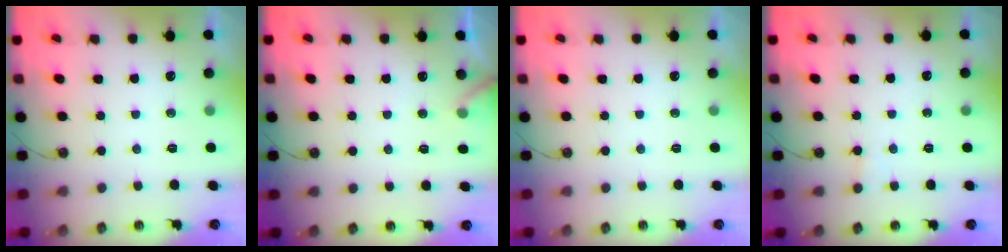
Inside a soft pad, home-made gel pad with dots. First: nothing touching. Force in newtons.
{"total": 5.3, "press": 5.3, "slide": 0.3}
{"total": 0.0}
{"total": 4.4, "press": 4.4, "slide": 0.4}